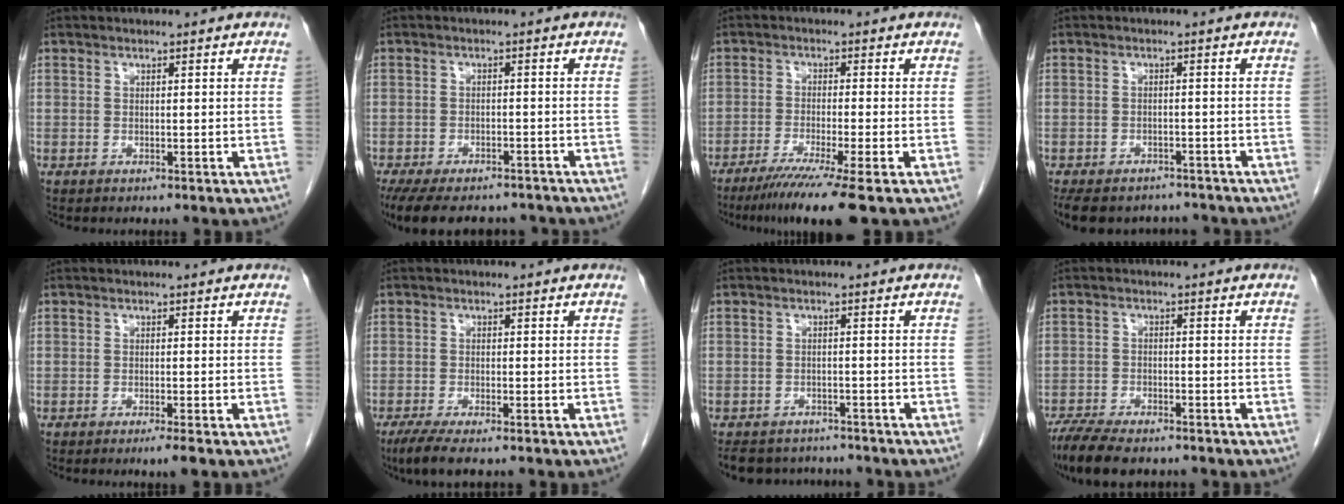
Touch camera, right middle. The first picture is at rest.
{"total": 15.1, "force": [-12.4, 5.8, 6.4], "torque": [-0.149, -0.009, -0.165]}
{"total": 8.9, "force": [-6.3, -1.4, 6.1], "torque": [-0.094, -0.028, -0.102]}
{"total": 12.4, "force": [-10.2, 5.7, 3.8], "torque": [-0.087, 0.004, -0.127]}
{"total": 1.8, "force": [-1.2, -0.2, 1.4], "torque": [-0.022, -0.005, -0.019]}
{"total": 4.7, "force": [-3.3, 0.8, 3.2], "torque": [-0.058, -0.013, -0.056]}
{"total": 6.5, "force": [-6.1, 2.2, 1.1], "torque": [-0.016, 0.003, -0.084]}
{"total": 9.4, "force": [-7.5, 2.9, 4.8], "torque": [-0.080, -0.015, -0.123]}